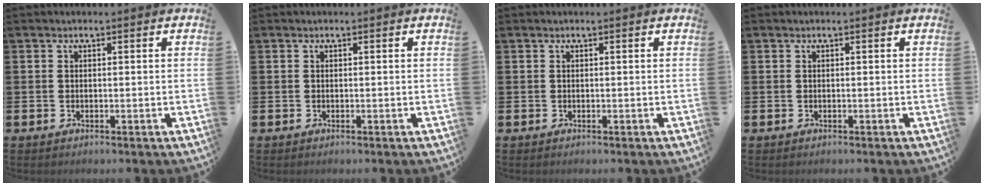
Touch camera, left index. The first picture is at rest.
{"total": 0.0}
{"total": 0.0}
{"total": 0.0}